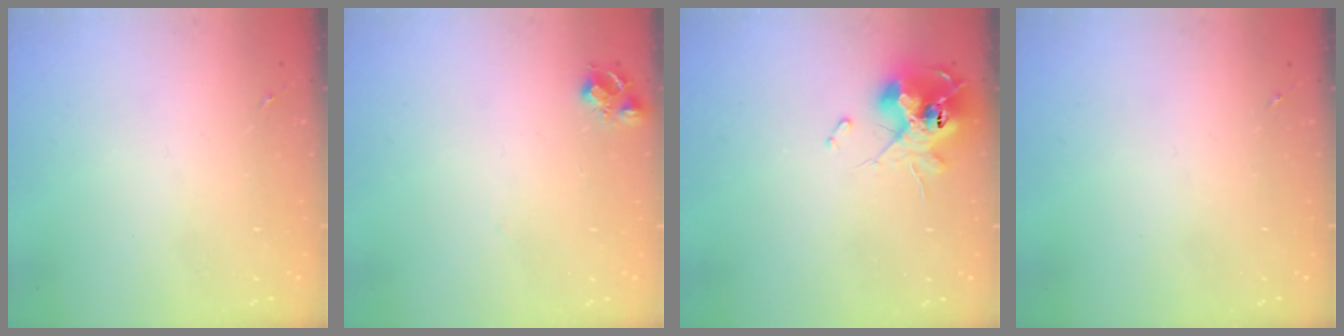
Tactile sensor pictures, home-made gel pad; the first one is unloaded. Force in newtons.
{"total": 7.3, "press": 7.2, "slide": 0.8}
{"total": 13.8, "press": 13.8, "slide": 1.5}
{"total": 0.0}